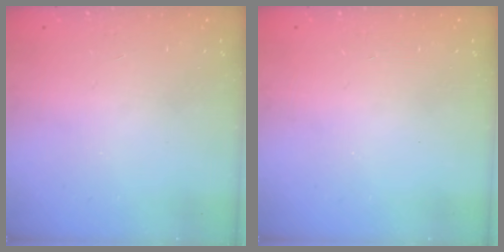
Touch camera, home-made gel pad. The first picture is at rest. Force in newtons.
{"total": 0.0}